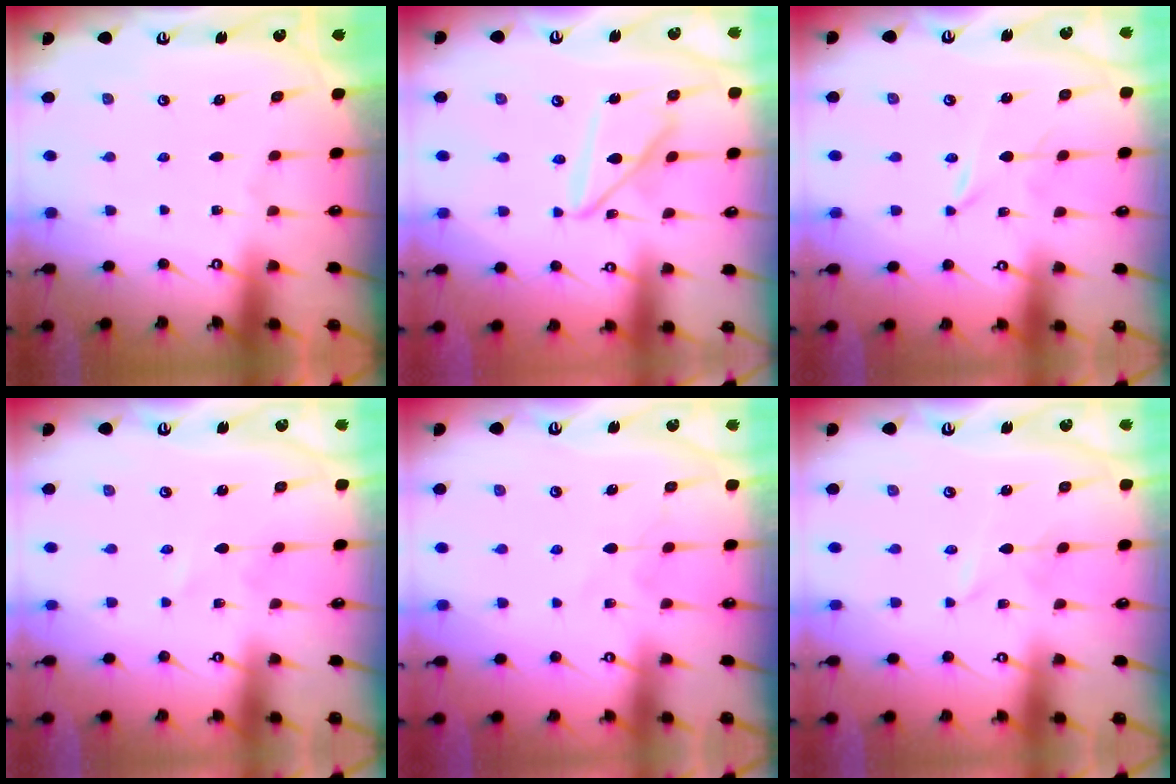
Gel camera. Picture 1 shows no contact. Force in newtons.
{"total": 11.5, "press": 11.5, "slide": 1.1}
{"total": 0.9, "press": 0.8, "slide": 0.1}
{"total": 0.0}
{"total": 7.0, "press": 7.0, "slide": 0.5}
{"total": 1.7, "press": 1.7, "slide": 0.2}